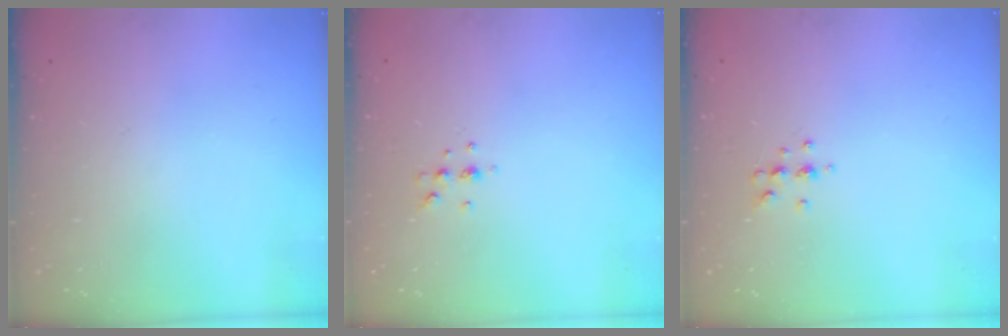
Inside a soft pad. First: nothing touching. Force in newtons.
{"total": 3.8, "press": 3.8, "slide": 0.7}
{"total": 5.6, "press": 5.4, "slide": 1.5}